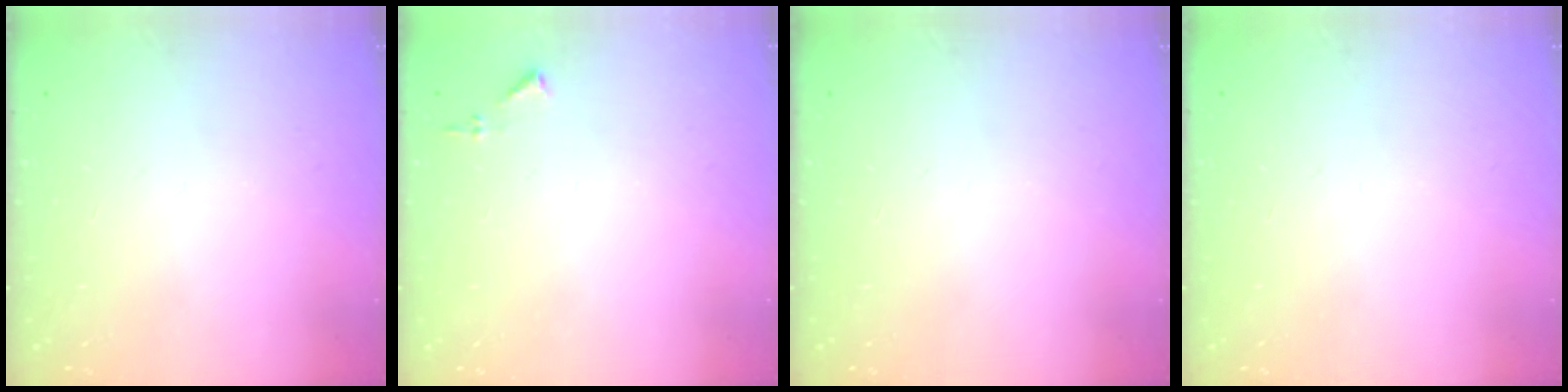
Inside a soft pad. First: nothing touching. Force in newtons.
{"total": 4.4, "press": 4.4, "slide": 0.6}
{"total": 0.0}
{"total": 0.0}